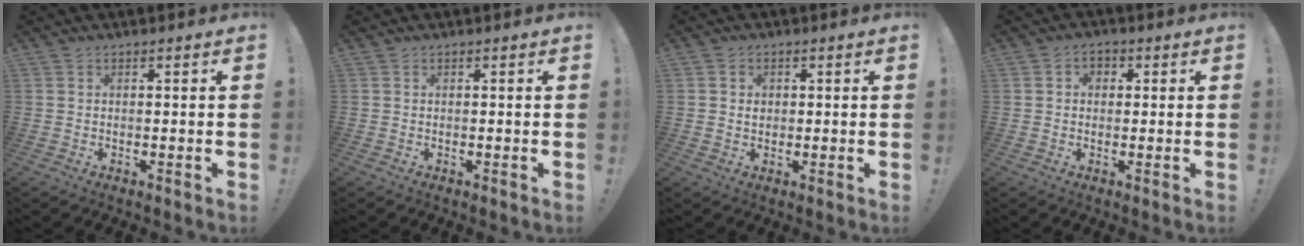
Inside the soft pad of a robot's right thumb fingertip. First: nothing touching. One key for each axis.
{"total": 0.0}
{"total": 2.1, "fx": 0.4, "fy": 2.0, "fz": 0.6, "tx": 0.004, "ty": -0.002, "tz": 0.003}
{"total": 2.9, "fx": 0.1, "fy": 2.5, "fz": 1.4, "tx": -0.016, "ty": 0.005, "tz": 0.000}